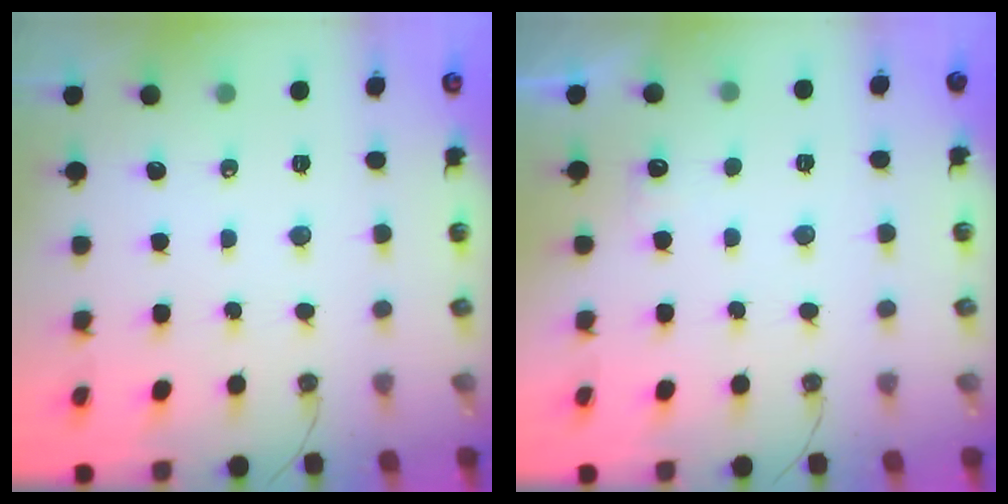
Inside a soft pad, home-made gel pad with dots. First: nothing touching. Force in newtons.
{"total": 3.0, "press": 2.8, "slide": 1.0}